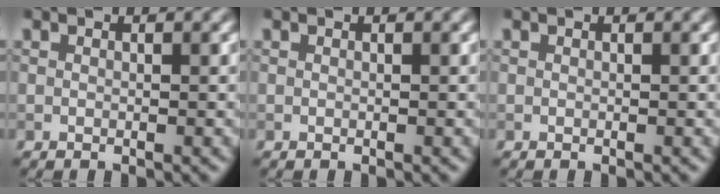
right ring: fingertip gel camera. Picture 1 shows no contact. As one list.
[{"total": 0.0}, {"total": 0.0}]